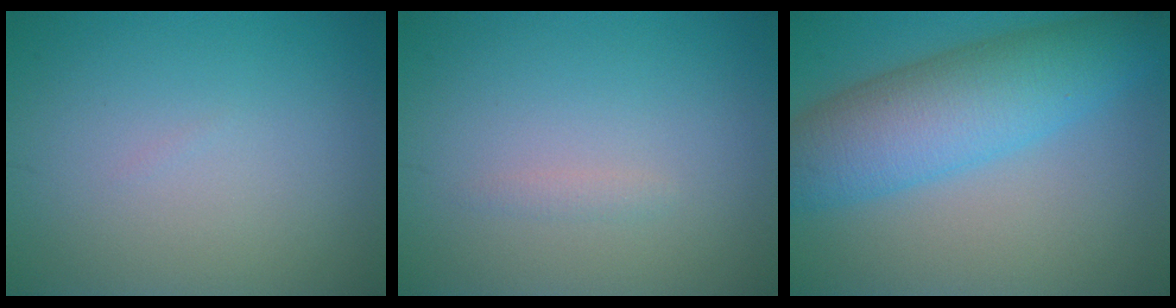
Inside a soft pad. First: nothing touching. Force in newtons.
{"total": 0.7, "press": 0.7, "slide": 0.0}
{"total": 8.4, "press": 8.4, "slide": 0.2}